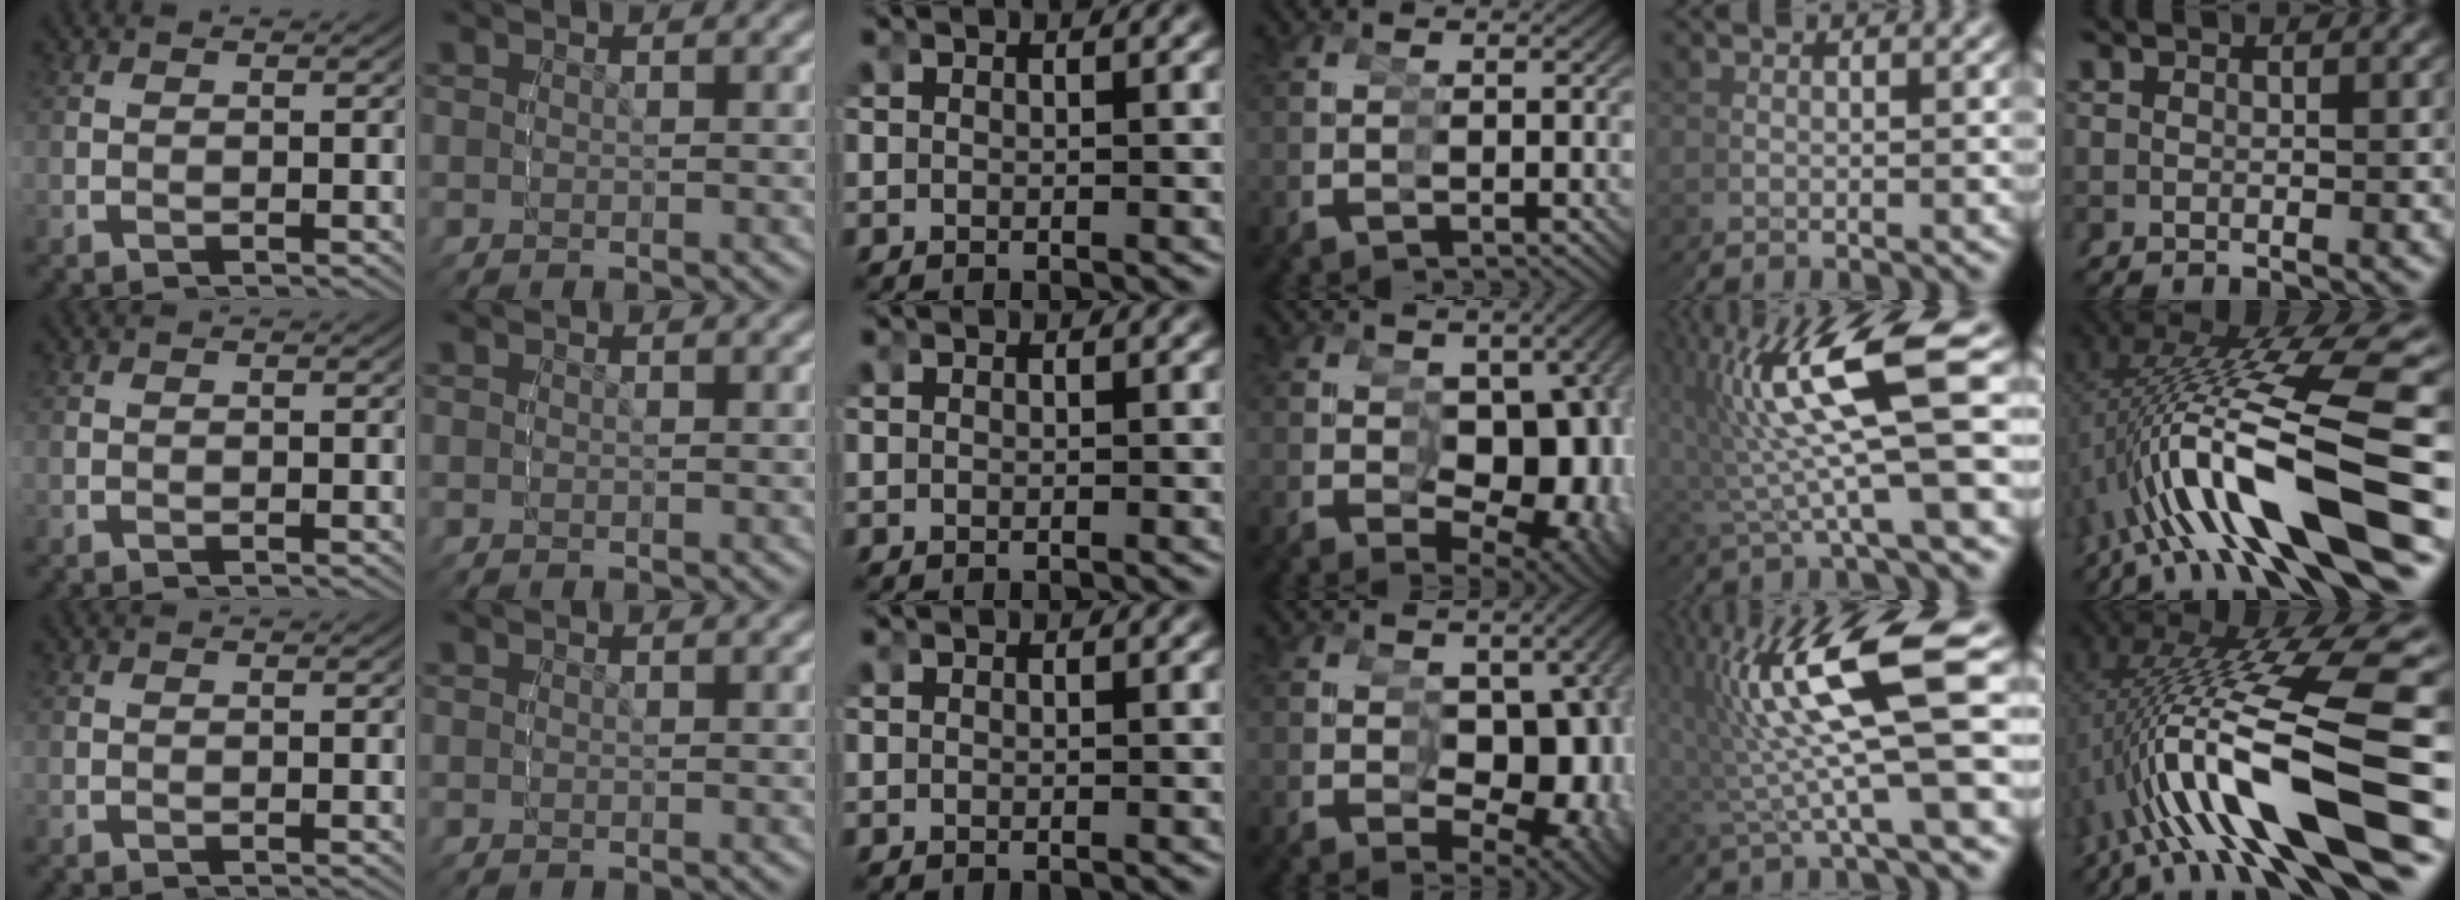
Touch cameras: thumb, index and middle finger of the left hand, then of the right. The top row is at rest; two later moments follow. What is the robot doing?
{"motion": "grasp_and_lifting", "object": "condiment"}